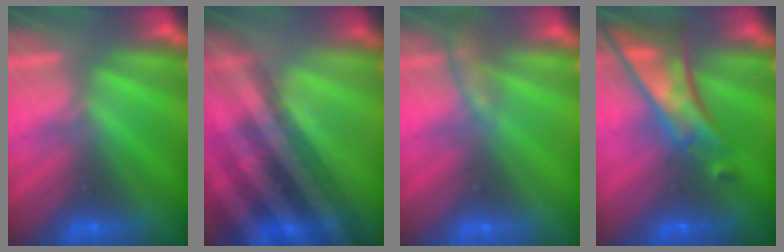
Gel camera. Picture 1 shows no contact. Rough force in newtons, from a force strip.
{"total": 3.4}
{"total": 2.3}
{"total": 5.8}